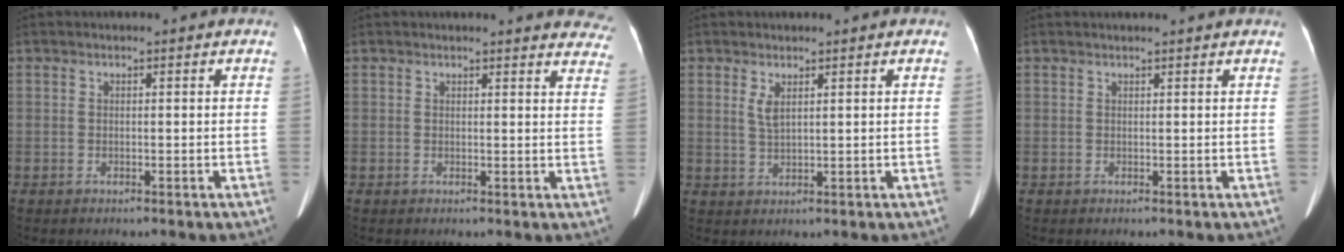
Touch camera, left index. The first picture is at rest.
{"total": 11.4, "force": [11.1, 2.2, 1.7], "torque": [0.020, -0.050, 0.080]}
{"total": 1.8, "force": [0.8, 0.4, 1.5], "torque": [-0.041, -0.007, 0.024]}
{"total": 3.0, "force": [2.8, -0.2, 1.0], "torque": [-0.014, 0.017, 0.031]}